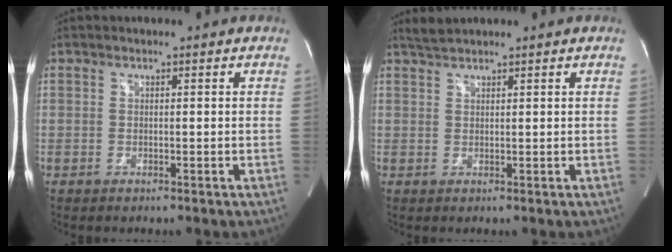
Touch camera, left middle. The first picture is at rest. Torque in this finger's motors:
{"motor_torque": [0.14, -0.05, -0.07, -0.01]}